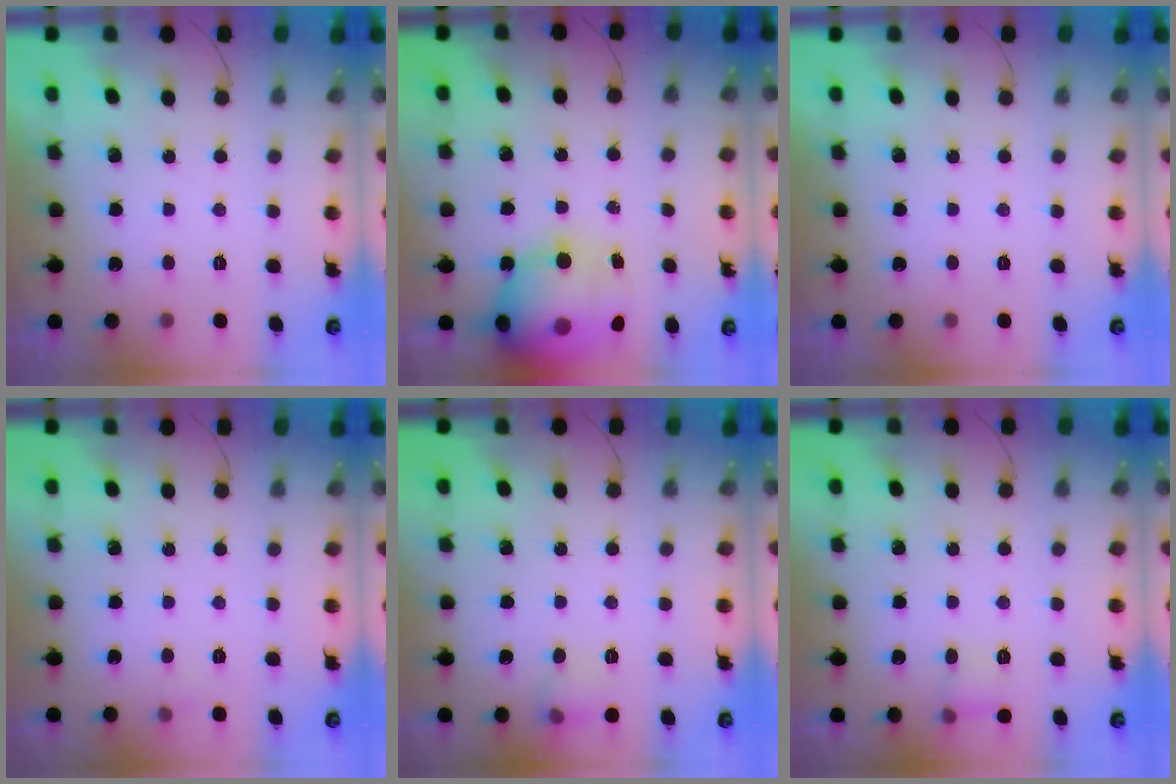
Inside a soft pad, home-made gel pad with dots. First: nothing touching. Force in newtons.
{"total": 24.0, "press": 23.4, "slide": 5.4}
{"total": 0.0}
{"total": 2.5, "press": 2.3, "slide": 1.1}
{"total": 6.6, "press": 6.4, "slide": 1.5}
{"total": 4.8, "press": 4.6, "slide": 1.4}